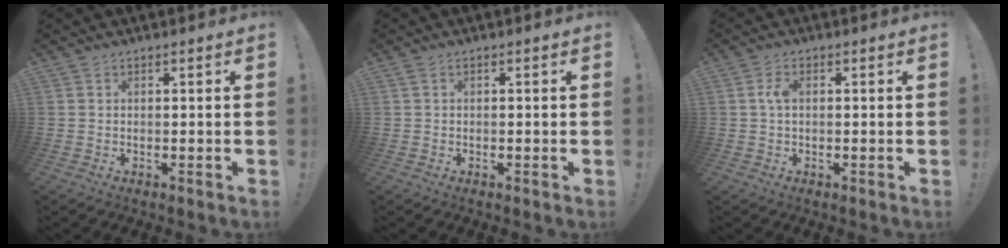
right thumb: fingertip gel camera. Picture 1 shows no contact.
{"total": 1.0, "force": [-0.2, 0.6, 0.8], "torque": [-0.016, 0.002, -0.003]}
{"total": 2.8, "force": [0.3, 1.7, 2.2], "torque": [-0.046, 0.008, 0.004]}